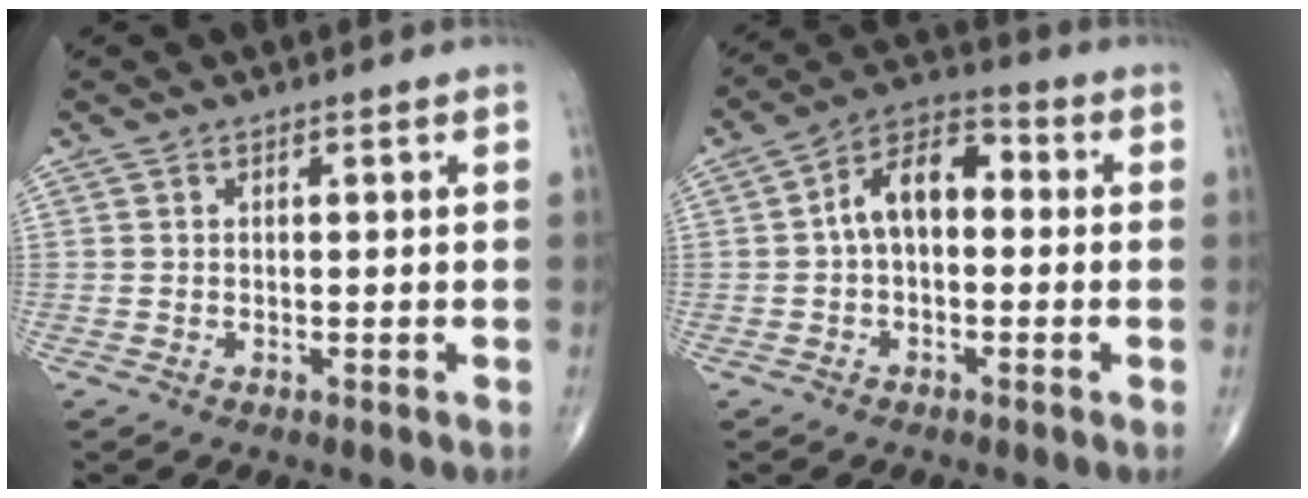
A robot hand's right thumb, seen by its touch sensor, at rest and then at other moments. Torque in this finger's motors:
{"motor_torque": [0.97, 1.42, 0.79, -0.35, 0.08]}